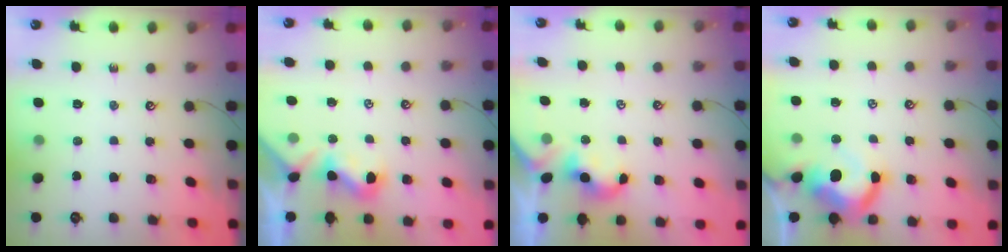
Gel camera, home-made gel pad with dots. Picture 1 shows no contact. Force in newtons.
{"total": 1.1, "press": 1.0, "slide": 0.5}
{"total": 0.6, "press": 0.6, "slide": 0.3}
{"total": 5.4, "press": 5.2, "slide": 1.3}